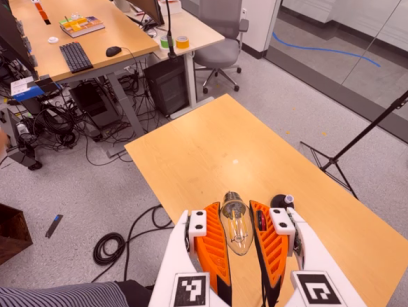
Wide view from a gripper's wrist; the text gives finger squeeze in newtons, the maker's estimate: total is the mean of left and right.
{"total": 21.4, "left": 24.4, "right": 18.5}